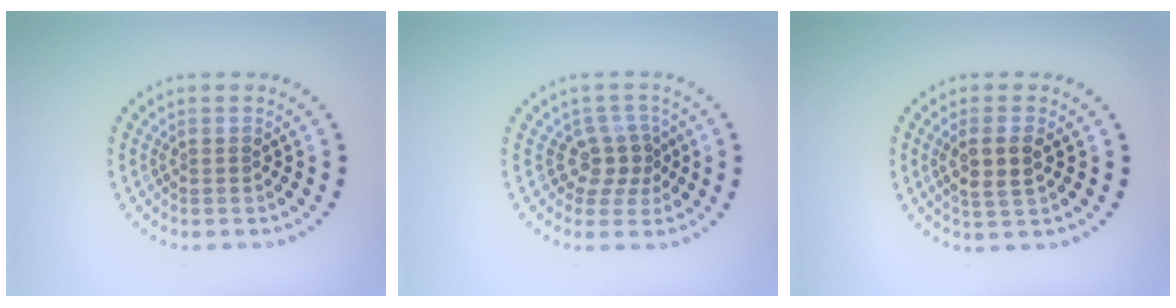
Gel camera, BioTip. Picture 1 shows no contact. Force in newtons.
{"total": 2.5, "press": 1.8, "slide": 1.7}
{"total": 2.7, "press": 2.5, "slide": 1.1}